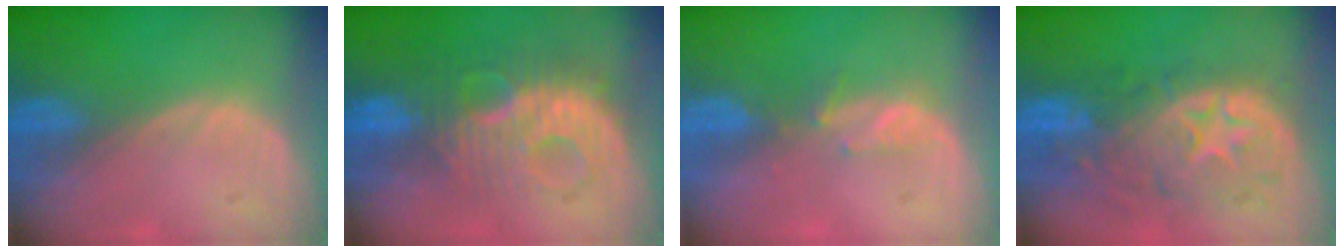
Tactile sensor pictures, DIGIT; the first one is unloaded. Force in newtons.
{"total": 9.4, "press": 9.3, "slide": 1.6}
{"total": 2.3, "press": 2.1, "slide": 0.8}
{"total": 11.1, "press": 9.8, "slide": 5.2}